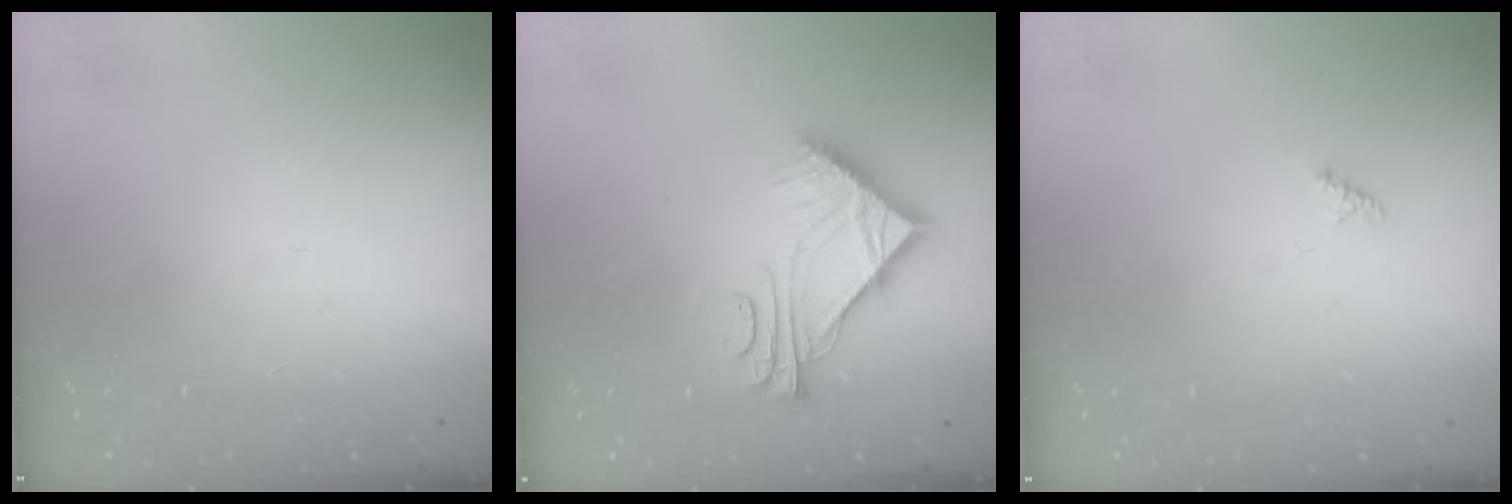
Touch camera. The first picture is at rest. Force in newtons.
{"total": 8.7, "press": 8.7, "slide": 0.1}
{"total": 1.1, "press": 1.1, "slide": 0.3}